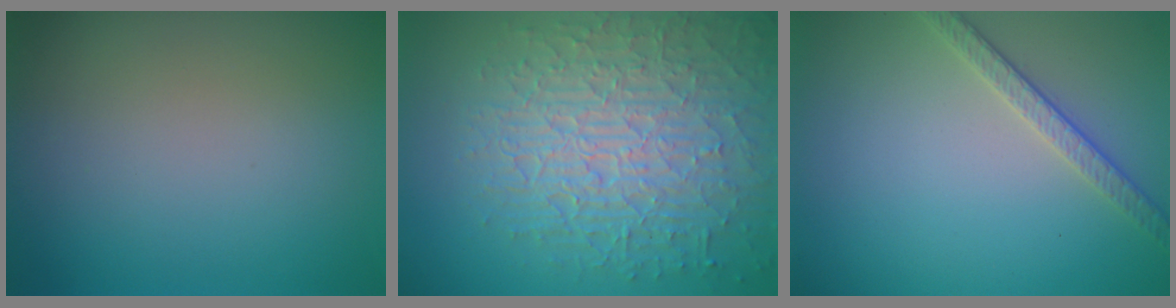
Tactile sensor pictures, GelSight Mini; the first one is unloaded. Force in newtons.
{"total": 9.1, "press": 6.3, "slide": 6.5}
{"total": 2.6, "press": 2.5, "slide": 0.8}